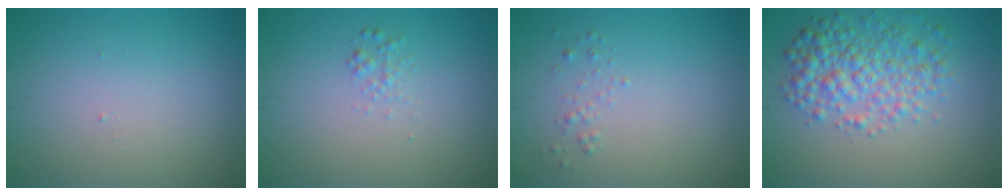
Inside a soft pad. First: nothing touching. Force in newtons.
{"total": 0.9, "press": 0.9, "slide": 0.1}
{"total": 0.7, "press": 0.7, "slide": 0.1}
{"total": 5.3, "press": 5.3, "slide": 0.1}